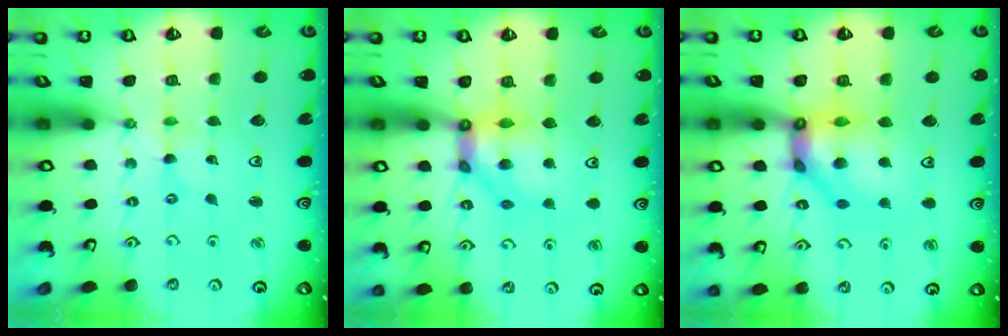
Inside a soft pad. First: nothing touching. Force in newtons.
{"total": 10.9, "press": 10.8, "slide": 1.0}
{"total": 15.1, "press": 15.0, "slide": 2.0}